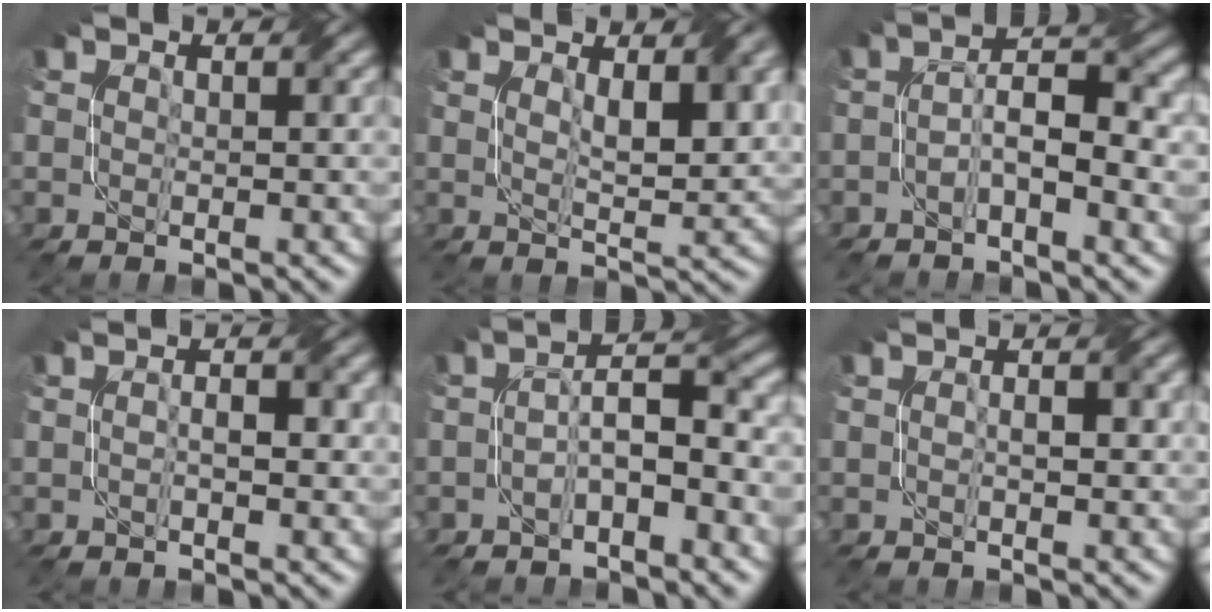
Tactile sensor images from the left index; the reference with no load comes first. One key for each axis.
{"total": 4.8, "fx": 1.8, "fy": 1.4, "fz": 4.2, "tx": -0.072, "ty": -0.003, "tz": 0.035}
{"total": 4.3, "fx": -1.3, "fy": 1.3, "fz": 3.9, "tx": -0.071, "ty": 0.014, "tz": -0.028}
{"total": 1.8, "fx": -0.2, "fy": 0.5, "fz": 1.7, "tx": -0.031, "ty": 0.003, "tz": -0.003}
{"total": 3.8, "fx": -1.5, "fy": 1.1, "fz": 3.3, "tx": -0.062, "ty": 0.015, "tz": -0.031}
{"total": 1.6, "fx": 0.0, "fy": 0.5, "fz": 1.5, "tx": -0.027, "ty": 0.003, "tz": 0.000}